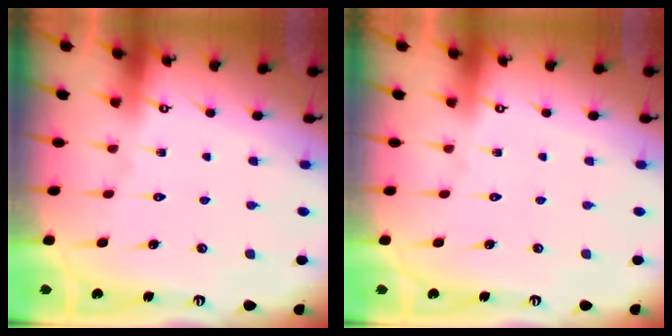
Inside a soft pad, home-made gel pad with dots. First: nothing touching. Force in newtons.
{"total": 0.0}